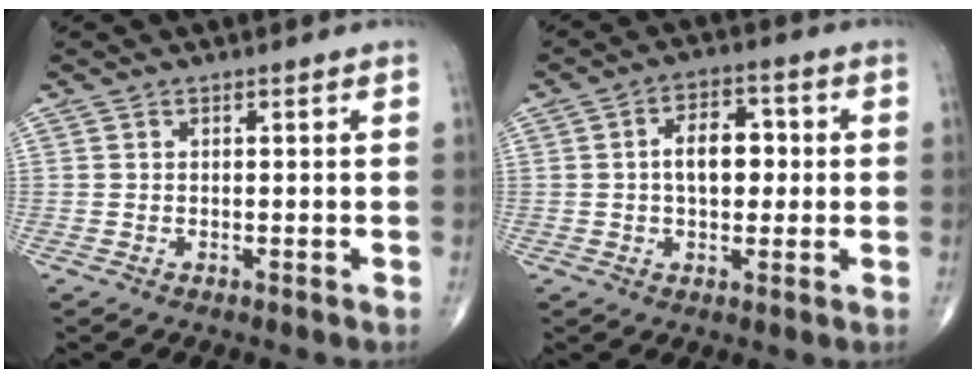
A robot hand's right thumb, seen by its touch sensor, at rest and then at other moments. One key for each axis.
{"total": 8.0, "fx": 0.4, "fy": 4.8, "fz": 6.4, "tx": -0.082, "ty": 0.015, "tz": 0.000}